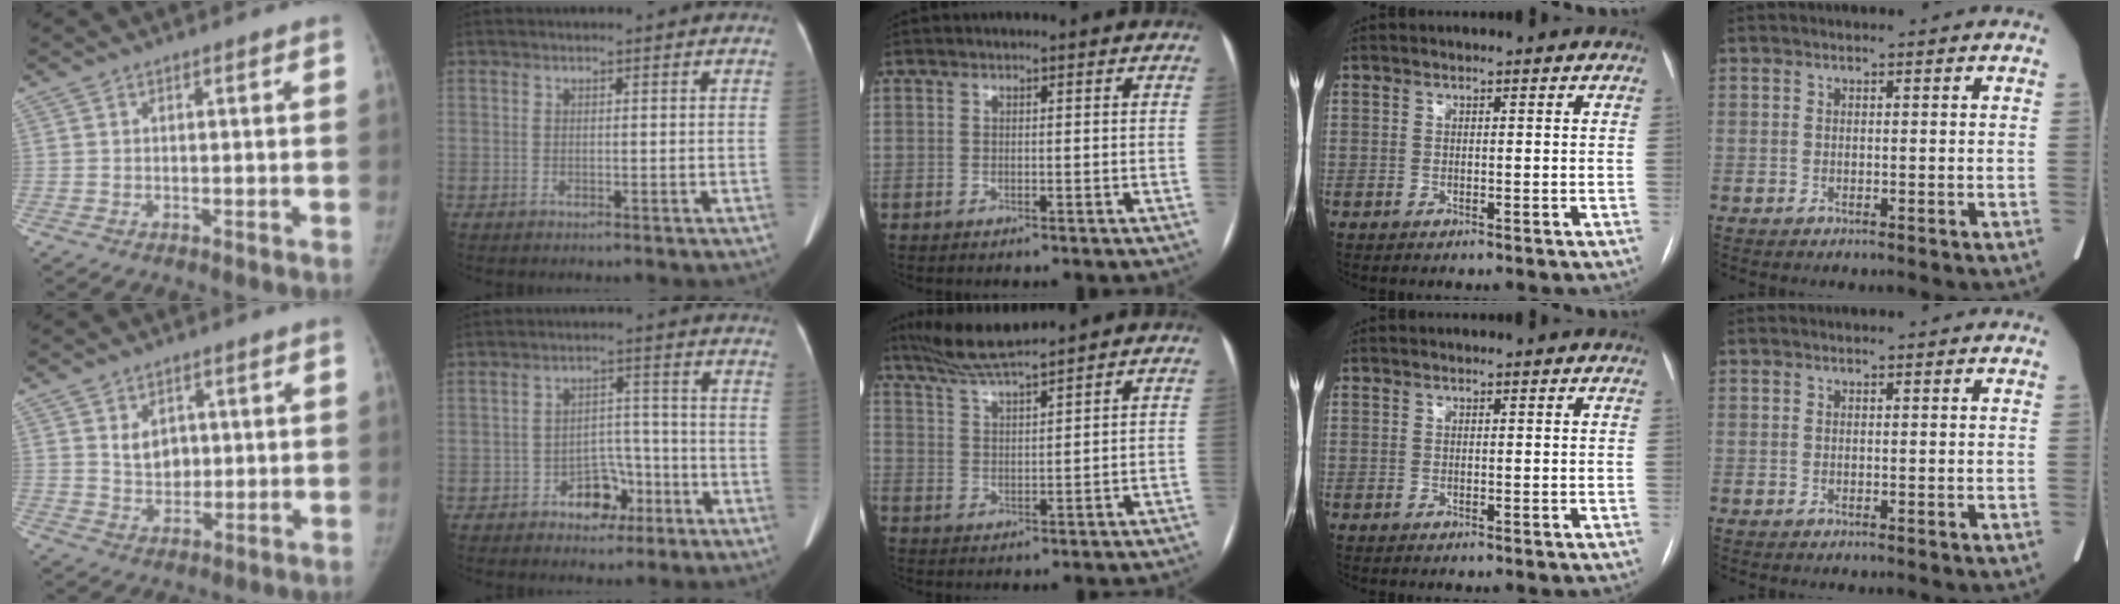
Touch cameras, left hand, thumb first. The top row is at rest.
{"thumb": {"total": 5.4, "force": [1.5, 4.1, 3.1], "torque": [-0.026, -0.013, 0.032]}, "index": {"total": 5.5, "force": [-3.2, 3.5, 2.7], "torque": [-0.039, 0.022, -0.048]}, "middle": {"total": 7.7, "force": [7.0, -0.9, 3.2], "torque": [-0.063, 0.011, 0.132]}}